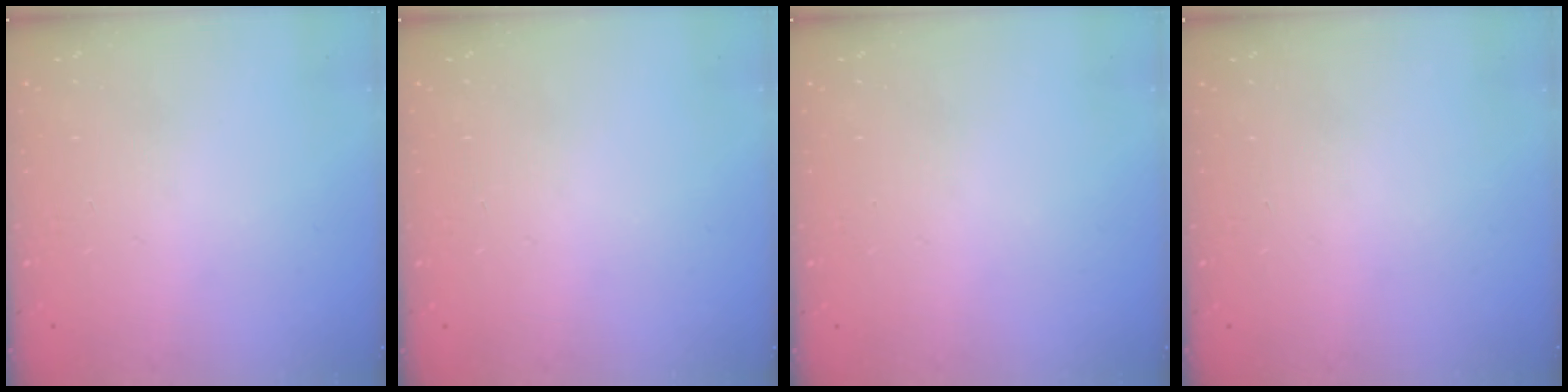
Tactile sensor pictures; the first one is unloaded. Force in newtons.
{"total": 0.0}
{"total": 0.0}
{"total": 0.0}